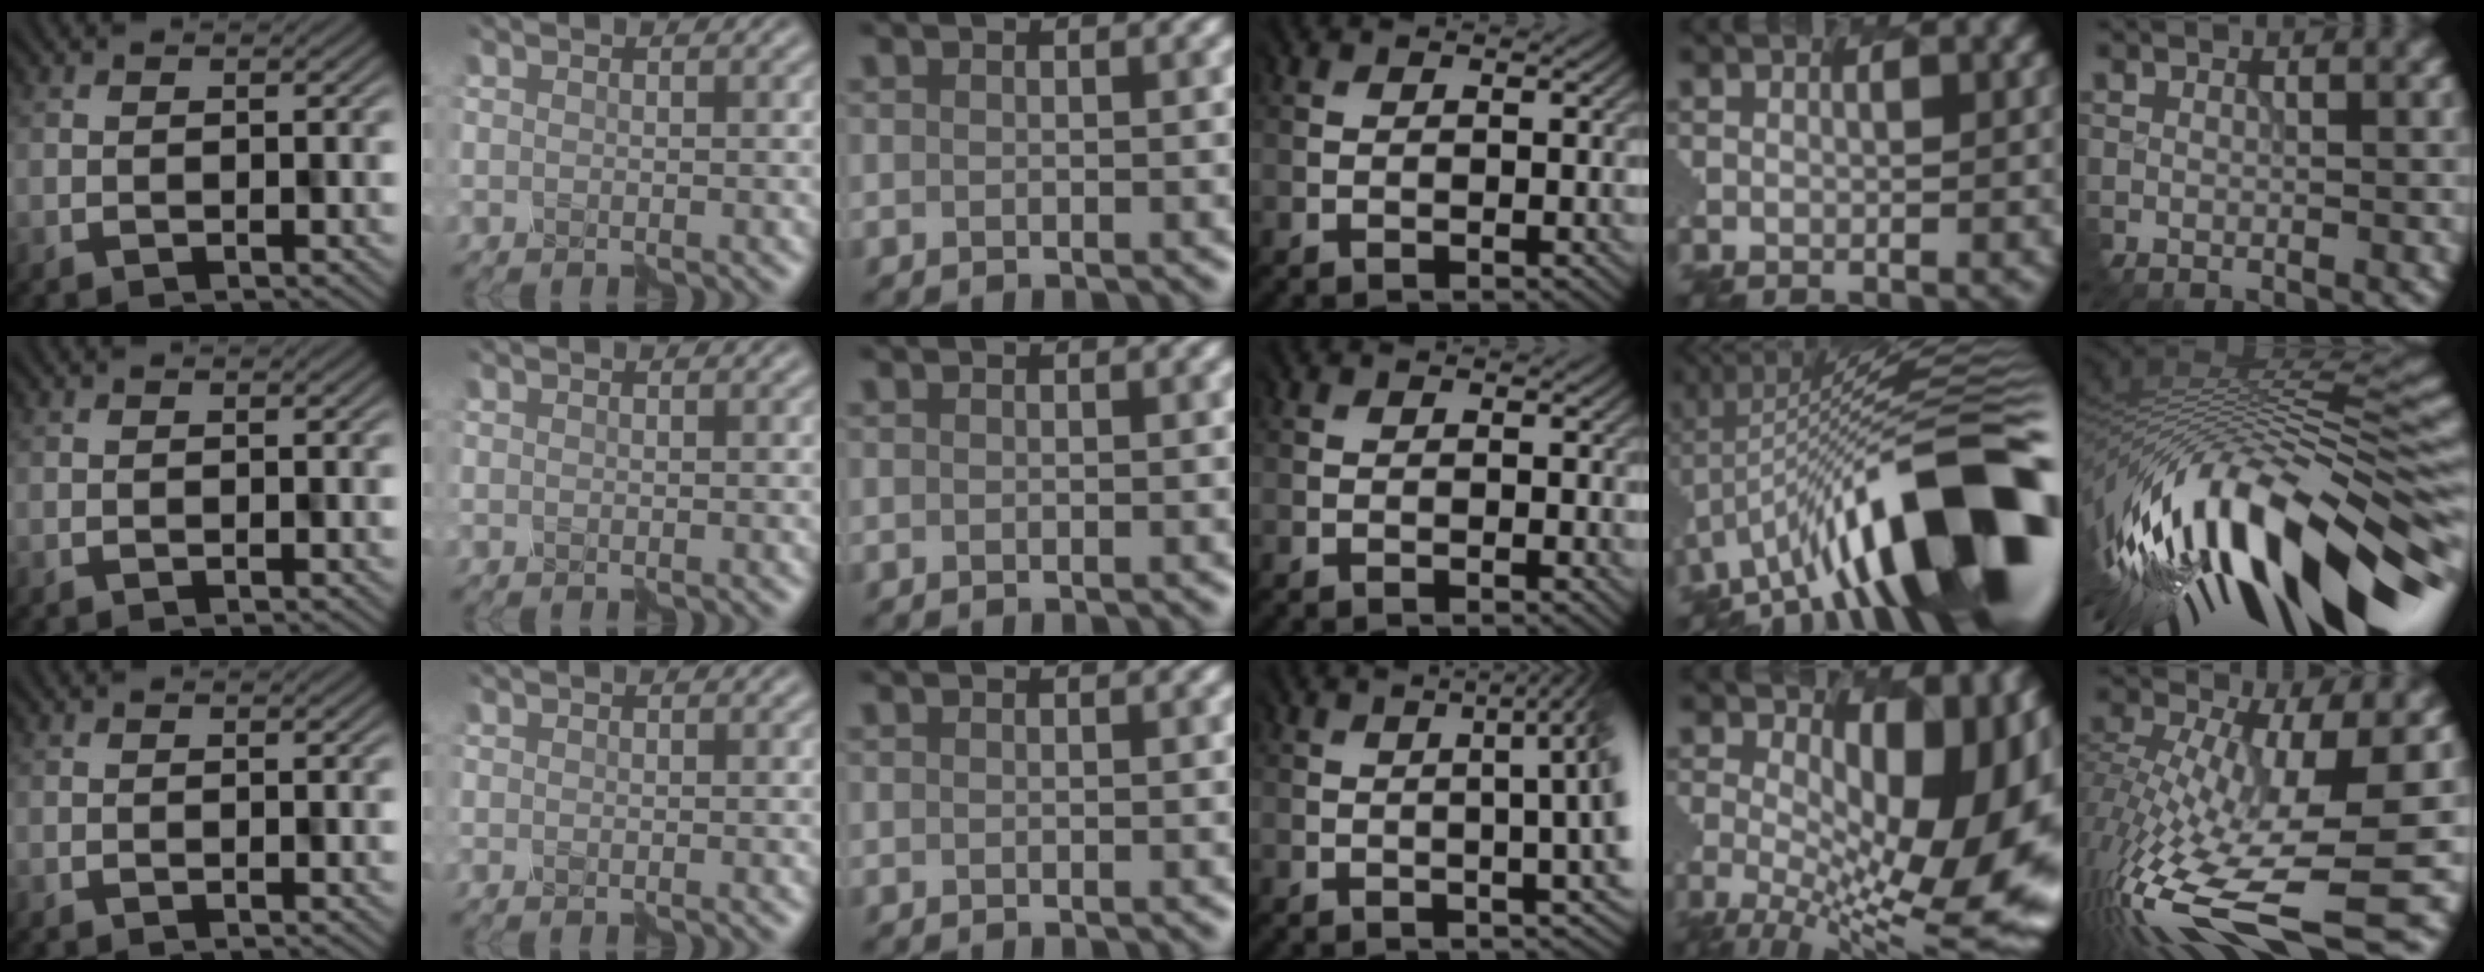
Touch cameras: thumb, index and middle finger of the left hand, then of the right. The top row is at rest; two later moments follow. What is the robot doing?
{"motion": "disassemble", "object": "hinged jar"}